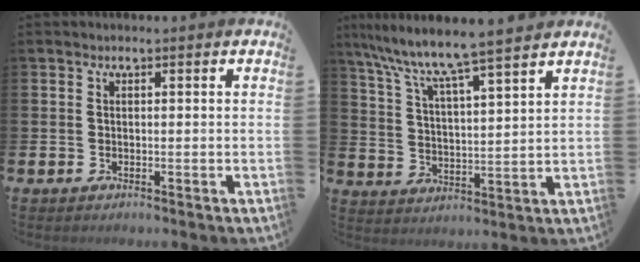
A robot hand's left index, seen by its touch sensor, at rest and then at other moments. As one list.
[{"total": 8.4, "force": [7.7, 0.0, 3.2], "torque": [-0.094, -0.053, 0.131]}]